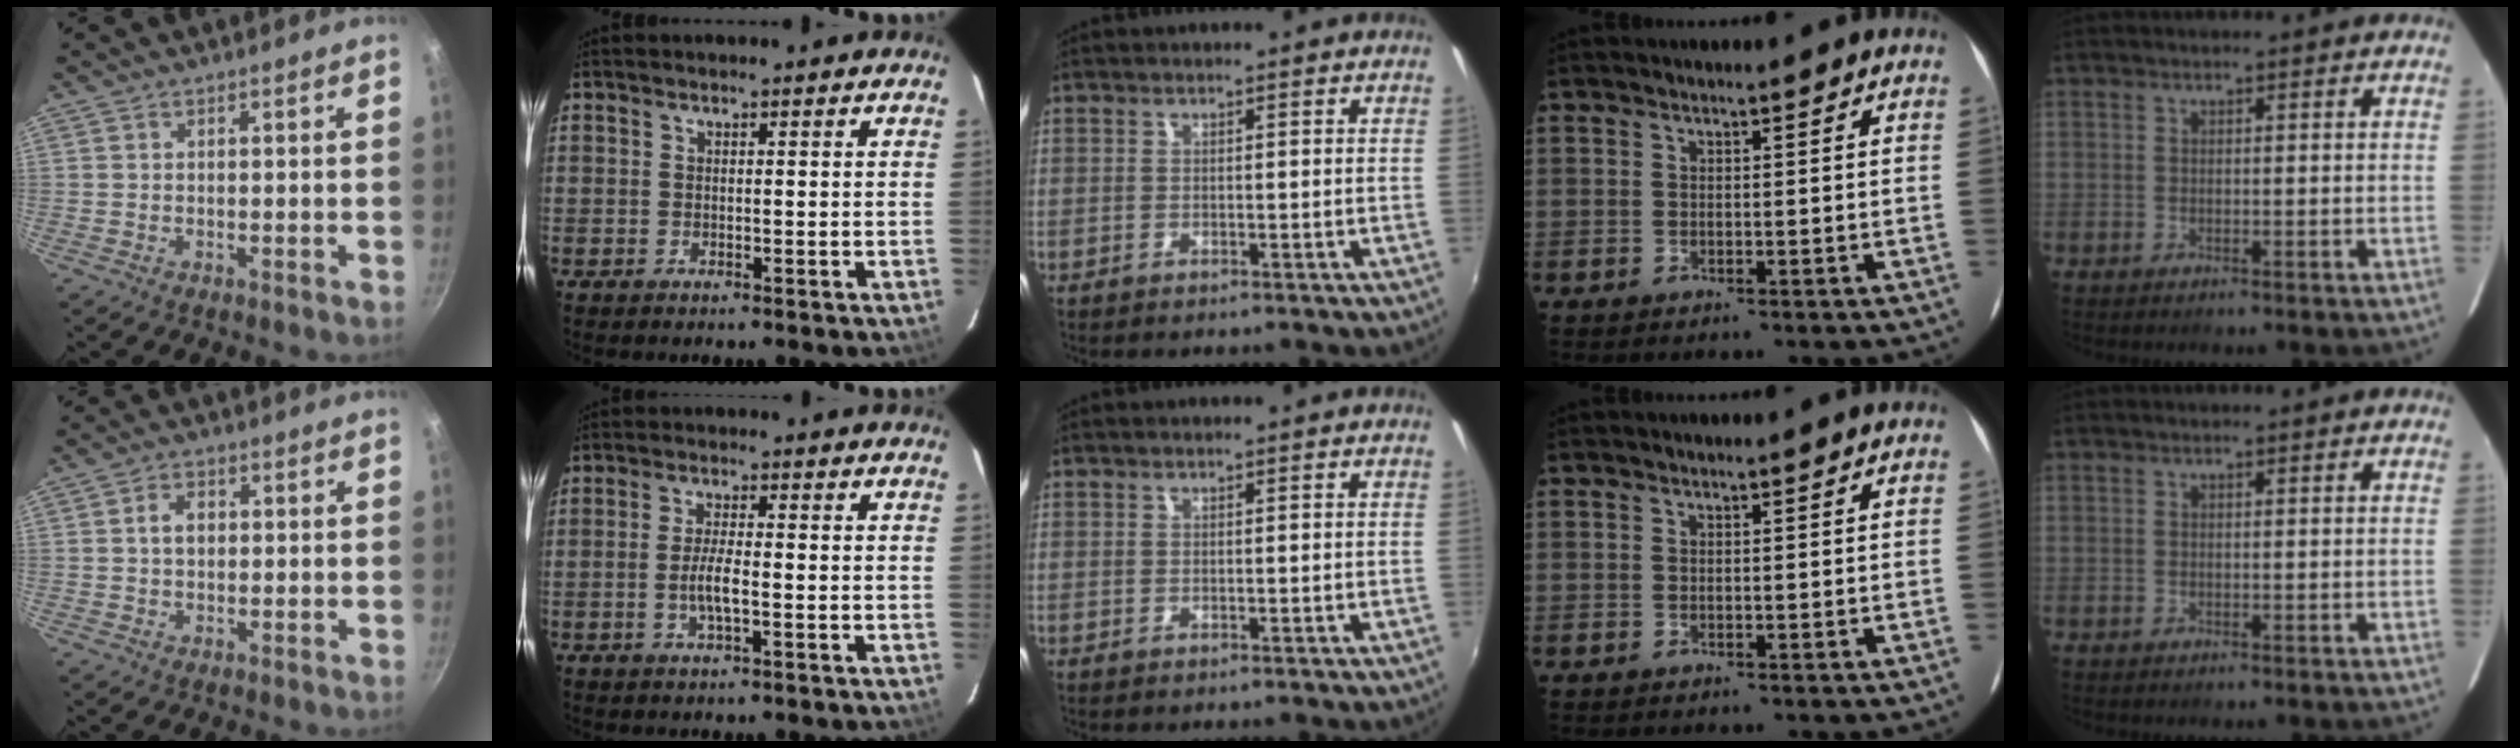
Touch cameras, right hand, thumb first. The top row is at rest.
{"thumb": {"total": 3.7, "force": [0.4, 2.7, 2.5], "torque": [-0.027, 0.009, 0.003]}, "index": {"total": 4.2, "force": [-1.2, 0.6, 3.9], "torque": [-0.076, -0.002, -0.022]}}